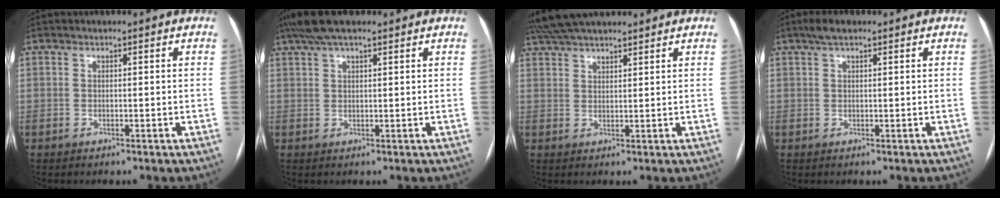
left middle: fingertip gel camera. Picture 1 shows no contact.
{"total": 6.7, "force": [5.0, 1.6, 4.1], "torque": [-0.077, 0.036, 0.089]}
{"total": 9.4, "force": [8.3, 1.9, 4.0], "torque": [-0.073, 0.041, 0.142]}
{"total": 2.6, "force": [1.7, 0.8, 1.7], "torque": [-0.037, 0.015, 0.032]}